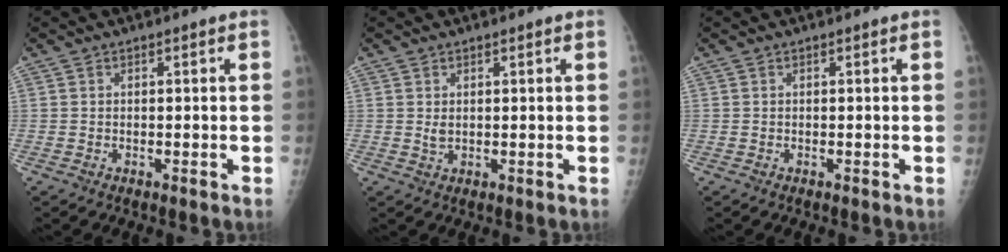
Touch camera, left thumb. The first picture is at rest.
{"total": 1.4, "force": [0.5, 1.0, 0.9], "torque": [-0.012, -0.005, 0.012]}
{"total": 0.0}